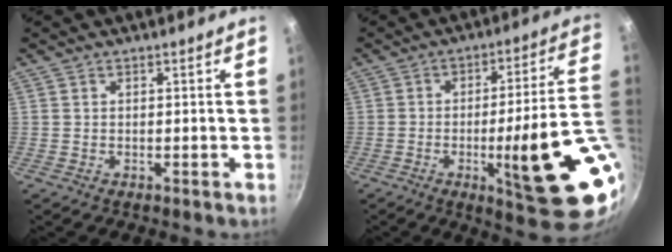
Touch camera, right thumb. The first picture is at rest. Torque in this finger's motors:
{"motor_torque": [2.53, 2.46, 1.80, -0.96, 0.52]}